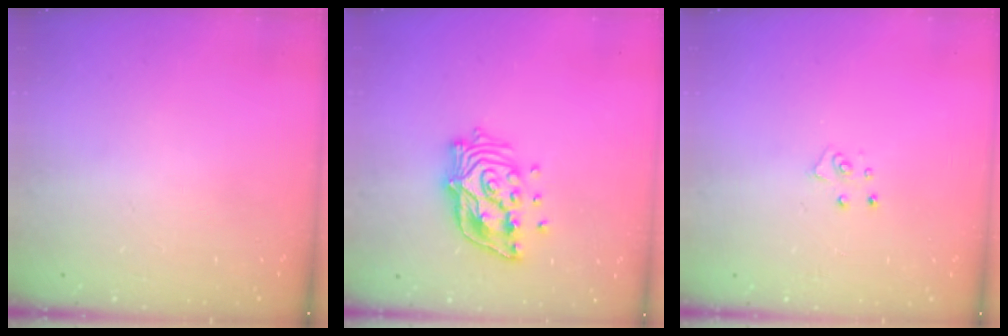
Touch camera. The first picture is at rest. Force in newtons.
{"total": 14.7, "press": 14.6, "slide": 1.4}
{"total": 4.0, "press": 4.0, "slide": 0.3}